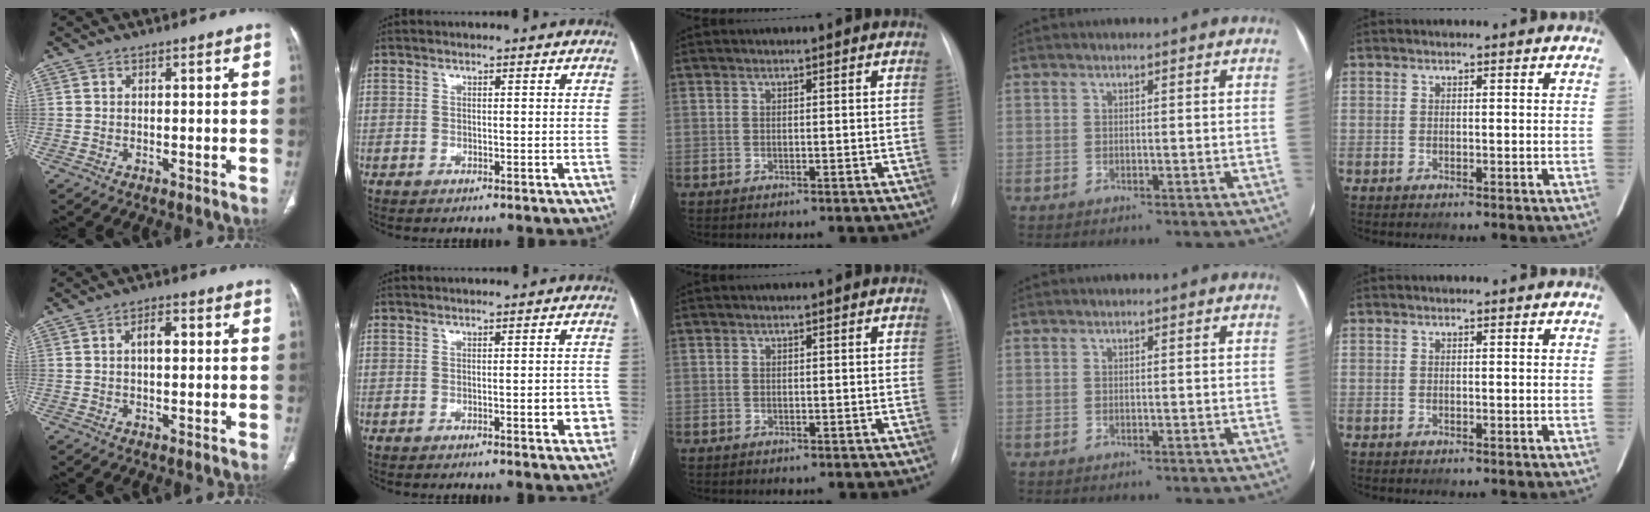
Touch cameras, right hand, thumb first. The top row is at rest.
{"thumb": {"total": 3.9, "force": [0.7, 1.9, 3.3], "torque": [-0.051, 0.009, 0.010]}, "index": {"total": 3.4, "force": [-1.1, 0.9, 3.1], "torque": [-0.030, 0.003, -0.012]}}